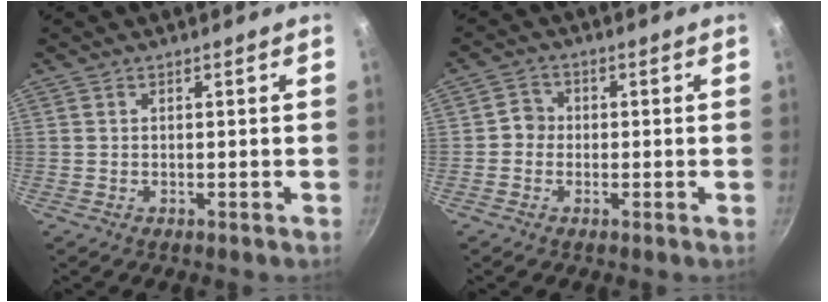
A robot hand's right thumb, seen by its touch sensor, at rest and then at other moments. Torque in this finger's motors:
{"motor_torque": [0.07, 0.19, 0.71, -0.23, -0.01]}